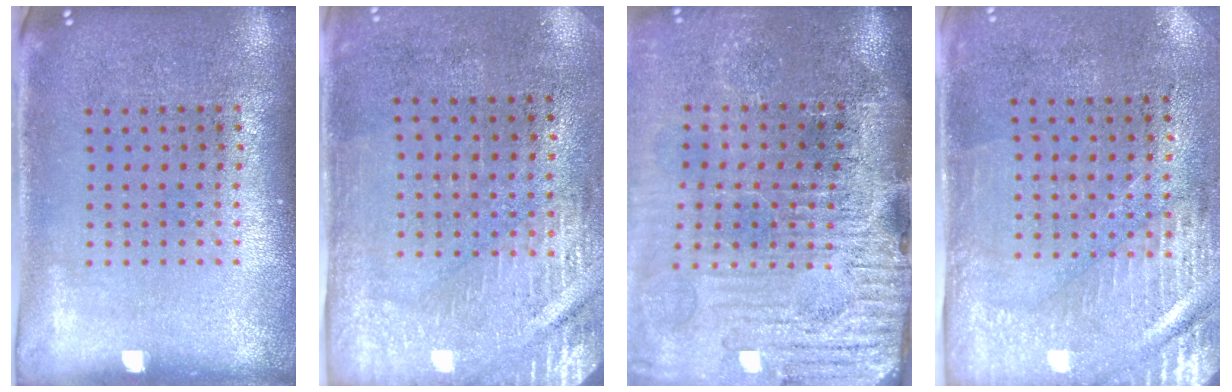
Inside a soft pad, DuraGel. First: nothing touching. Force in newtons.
{"total": 2.9, "press": 2.5, "slide": 1.4}
{"total": 4.7, "press": 4.0, "slide": 2.5}
{"total": 3.0, "press": 2.5, "slide": 1.6}